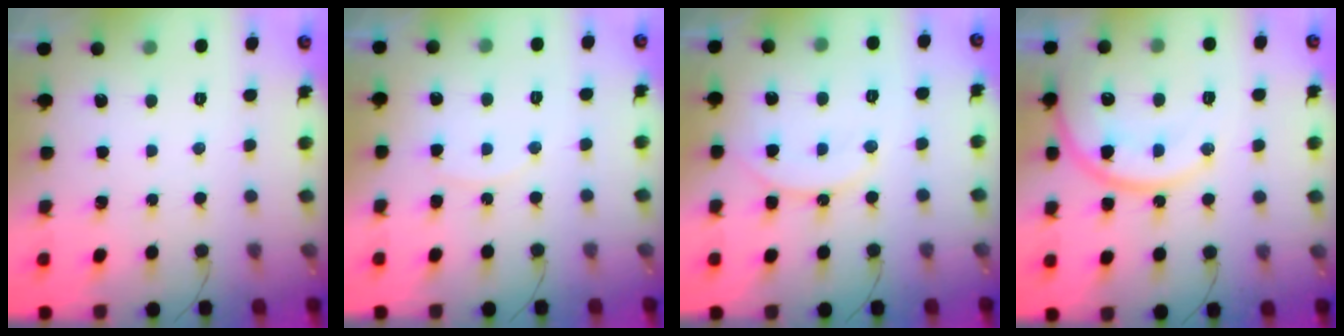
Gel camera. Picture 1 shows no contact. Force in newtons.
{"total": 8.4, "press": 8.3, "slide": 0.8}
{"total": 12.2, "press": 12.1, "slide": 1.2}
{"total": 15.7, "press": 15.7, "slide": 1.4}